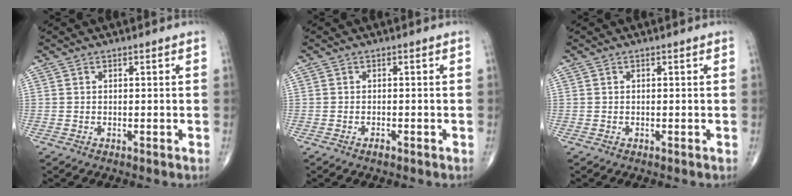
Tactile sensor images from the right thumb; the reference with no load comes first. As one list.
[{"total": 1.1, "force": [-0.7, 0.3, 0.7], "torque": [-0.014, 0.002, -0.013]}, {"total": 0.0}]